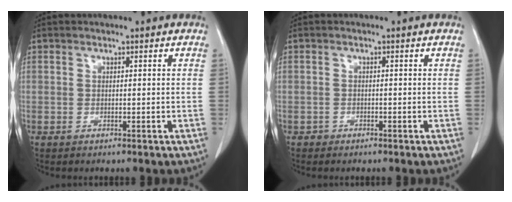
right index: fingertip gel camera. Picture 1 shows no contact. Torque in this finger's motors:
{"motor_torque": [-0.36, -0.09, -0.70, -0.18]}